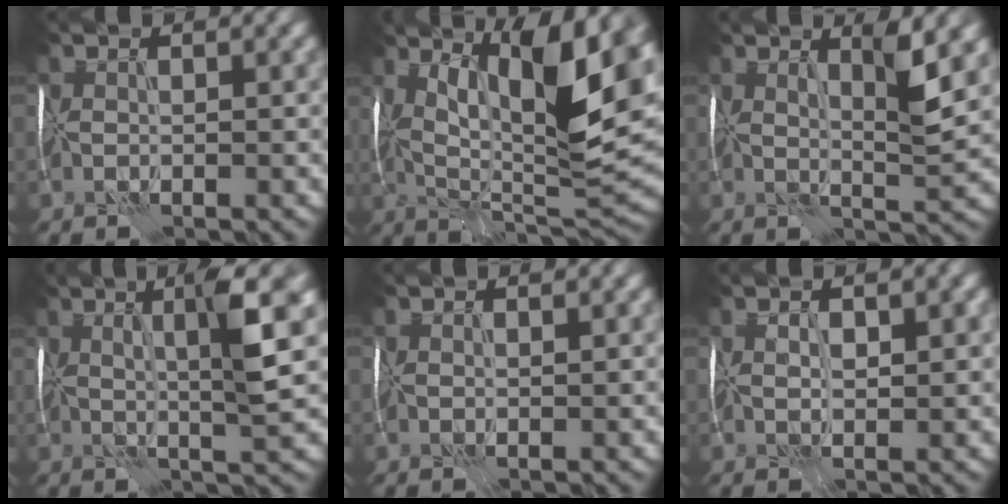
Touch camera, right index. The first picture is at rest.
{"total": 12.9, "force": [4.6, 3.4, 11.6], "torque": [-0.182, -0.001, 0.082]}
{"total": 4.1, "force": [2.2, 0.3, 3.5], "torque": [-0.051, 0.000, 0.040]}
{"total": 6.1, "force": [2.1, 0.2, 5.7], "torque": [-0.086, 0.010, 0.038]}
{"total": 0.6, "force": [0.6, 0.0, 0.3], "torque": [-0.004, 0.000, 0.012]}
{"total": 2.5, "force": [0.9, 1.2, 2.0], "torque": [-0.025, 0.001, 0.022]}